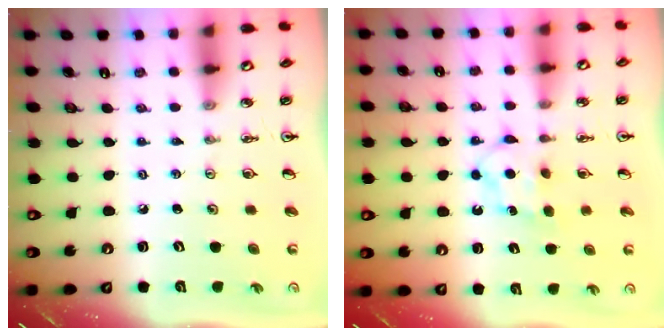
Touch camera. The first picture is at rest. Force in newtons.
{"total": 6.4, "press": 6.3, "slide": 0.6}